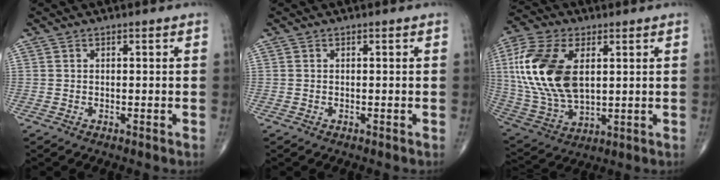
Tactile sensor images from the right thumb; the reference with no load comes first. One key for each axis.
{"total": 0.0}
{"total": 20.1, "fx": 3.8, "fy": 11.5, "fz": 16.1, "tx": -0.339, "ty": -0.015, "tz": 0.074}